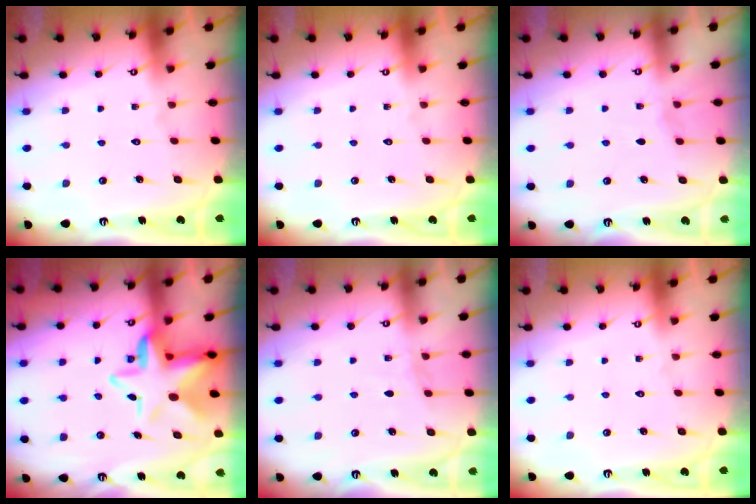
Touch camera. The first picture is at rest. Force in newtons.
{"total": 0.0}
{"total": 2.2, "press": 2.2, "slide": 0.3}
{"total": 11.1, "press": 11.0, "slide": 1.8}
{"total": 3.4, "press": 3.4, "slide": 0.5}
{"total": 0.0}